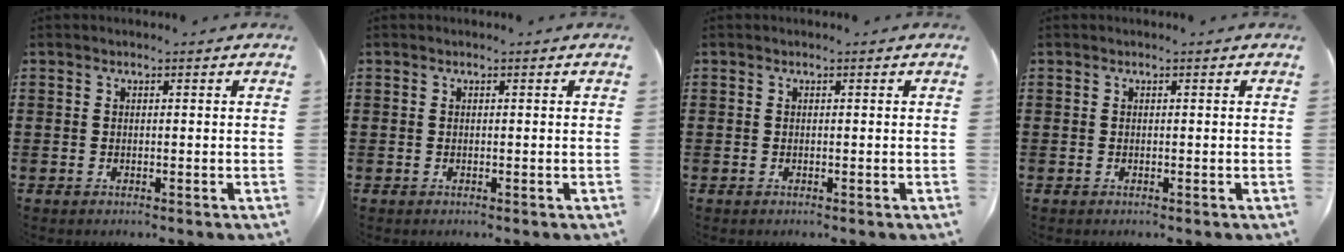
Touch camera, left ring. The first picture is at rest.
{"total": 0.0}
{"total": 0.0}
{"total": 0.0}